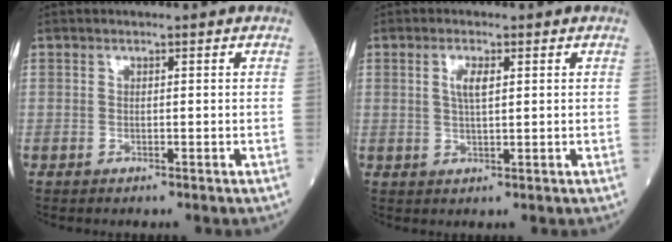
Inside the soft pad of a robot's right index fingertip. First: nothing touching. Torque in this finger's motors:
{"motor_torque": [0.37, 0.17, 0.05, 0.06]}